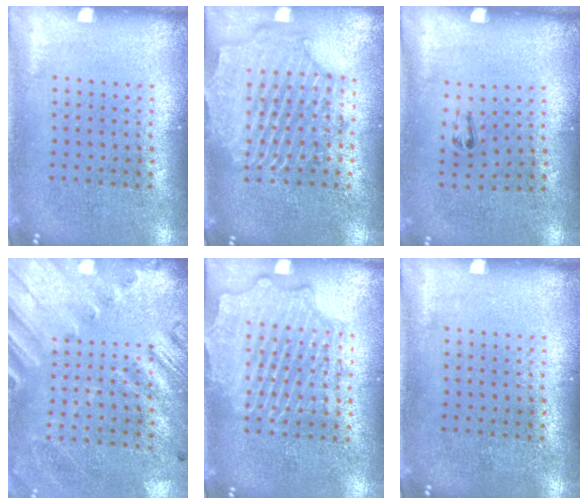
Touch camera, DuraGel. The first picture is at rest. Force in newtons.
{"total": 2.3, "press": 2.2, "slide": 0.9}
{"total": 0.6, "press": 0.3, "slide": 0.5}
{"total": 2.6, "press": 1.8, "slide": 1.8}
{"total": 2.3, "press": 2.3, "slide": 0.3}
{"total": 0.0}